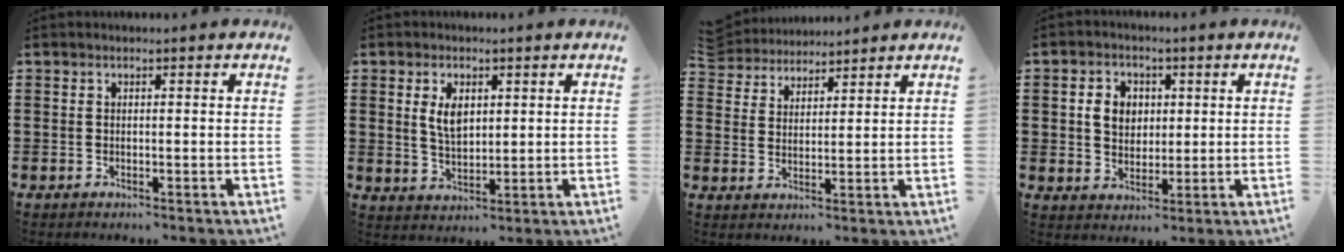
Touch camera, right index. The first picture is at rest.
{"total": 4.6, "force": [1.4, 2.6, 3.5], "torque": [-0.069, 0.006, 0.022]}
{"total": 4.4, "force": [4.2, 1.3, -0.2], "torque": [-0.018, -0.013, 0.078]}
{"total": 4.9, "force": [0.8, 4.1, 2.6], "torque": [-0.057, 0.012, 0.009]}